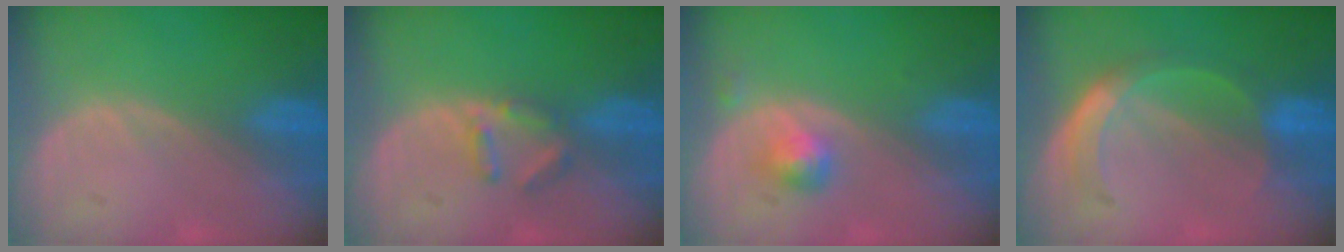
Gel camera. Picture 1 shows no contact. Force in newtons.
{"total": 3.0, "press": 3.0, "slide": 0.4}
{"total": 2.4, "press": 2.4, "slide": 0.2}
{"total": 6.0, "press": 5.2, "slide": 3.1}